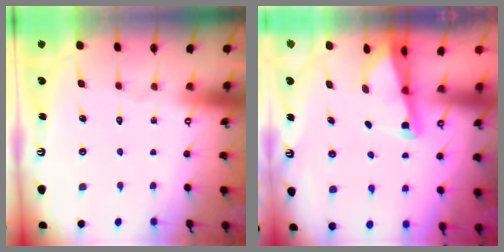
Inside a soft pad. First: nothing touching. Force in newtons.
{"total": 2.6, "press": 2.6, "slide": 0.2}